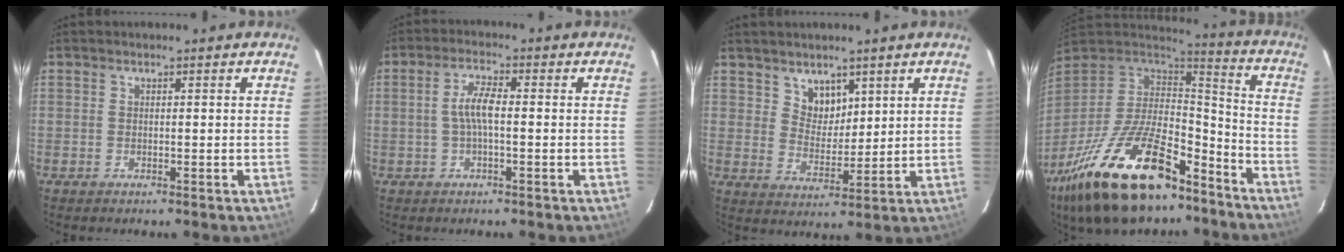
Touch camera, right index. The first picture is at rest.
{"total": 4.5, "force": [-0.3, 1.1, 4.4], "torque": [-0.087, 0.009, -0.006]}
{"total": 5.3, "force": [3.5, 3.7, 1.5], "torque": [-0.017, 0.004, 0.070]}
{"total": 29.1, "force": [-18.7, 12.0, 18.8], "torque": [-0.363, -0.022, -0.297]}